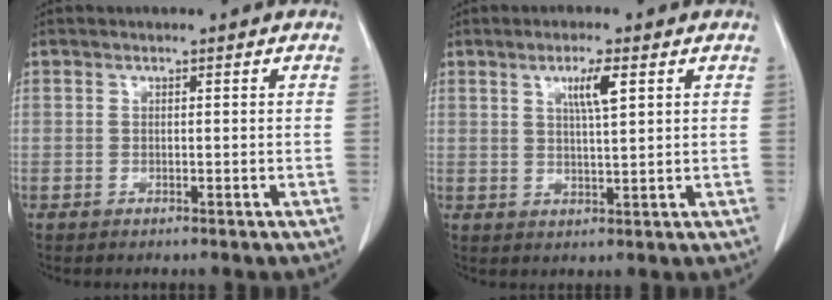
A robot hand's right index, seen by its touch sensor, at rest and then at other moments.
{"total": 4.3, "force": [1.9, 0.1, 3.9], "torque": [-0.068, -0.002, 0.035]}